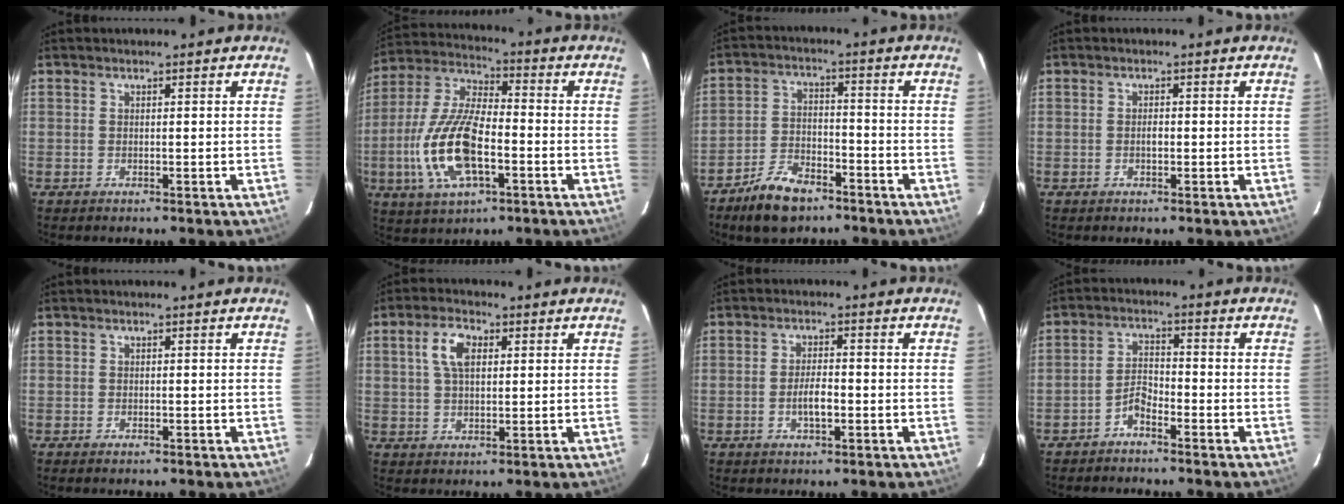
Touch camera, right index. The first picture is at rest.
{"total": 16.6, "force": [-4.7, 6.8, 14.4], "torque": [-0.312, -0.005, -0.090]}
{"total": 9.3, "force": [-6.8, 4.3, 4.6], "torque": [-0.111, 0.006, -0.122]}
{"total": 1.2, "force": [-0.3, 0.7, 0.9], "torque": [-0.015, 0.001, -0.005]}
{"total": 0.6, "force": [-0.5, 0.3, 0.2], "torque": [-0.007, -0.003, -0.010]}
{"total": 5.9, "force": [1.8, 3.2, 4.6], "torque": [-0.087, 0.014, 0.035]}
{"total": 3.7, "force": [-1.2, 1.3, 3.3], "torque": [-0.062, -0.001, -0.019]}
{"total": 3.4, "force": [-2.8, 1.3, 1.6], "torque": [-0.042, 0.014, -0.056]}